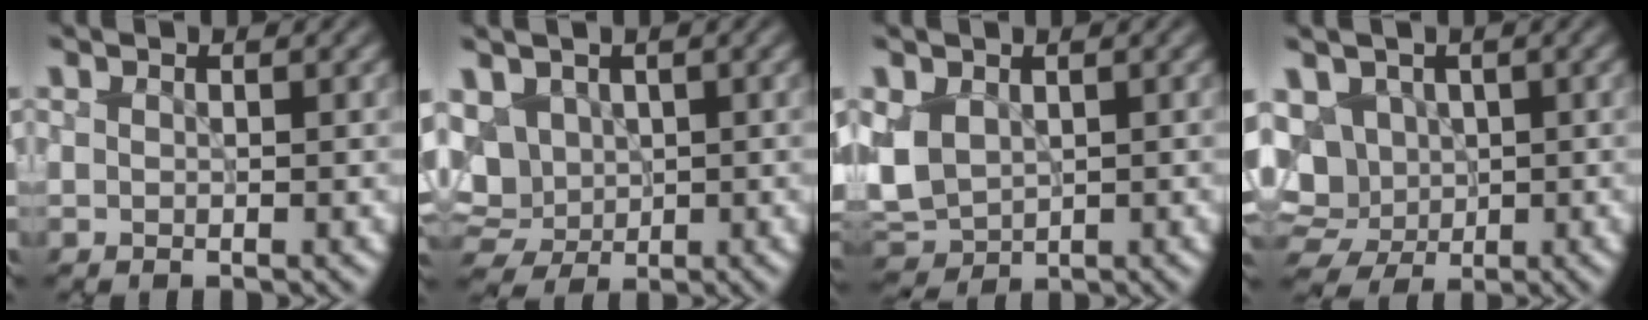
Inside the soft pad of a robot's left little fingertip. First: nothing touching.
{"total": 7.2, "force": [1.4, 5.8, 4.1], "torque": [-0.092, 0.010, 0.023]}
{"total": 4.0, "force": [0.3, 3.0, 2.6], "torque": [-0.061, -0.004, 0.006]}
{"total": 9.9, "force": [0.6, 8.5, 5.0], "torque": [-0.093, 0.013, -0.011]}